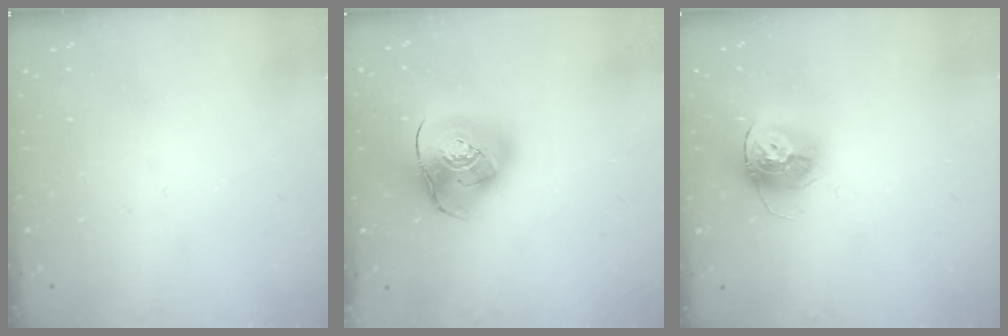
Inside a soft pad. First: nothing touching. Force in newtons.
{"total": 14.3, "press": 14.2, "slide": 1.9}
{"total": 13.5, "press": 13.5, "slide": 1.0}